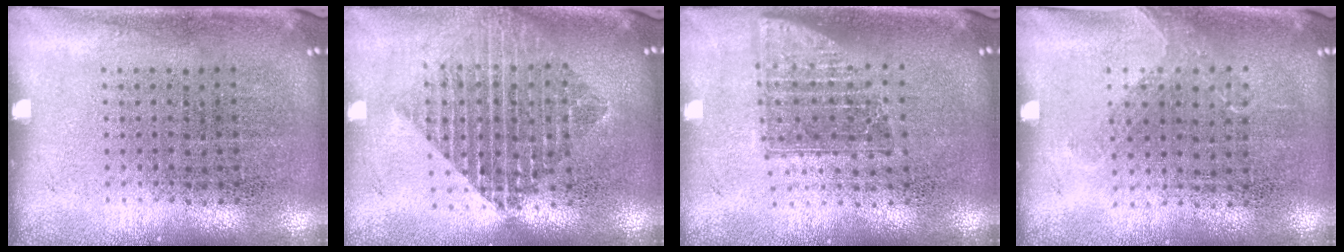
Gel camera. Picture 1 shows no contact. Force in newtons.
{"total": 2.0, "press": 1.6, "slide": 1.1}
{"total": 1.5, "press": 1.2, "slide": 1.0}
{"total": 1.0, "press": 0.8, "slide": 0.6}